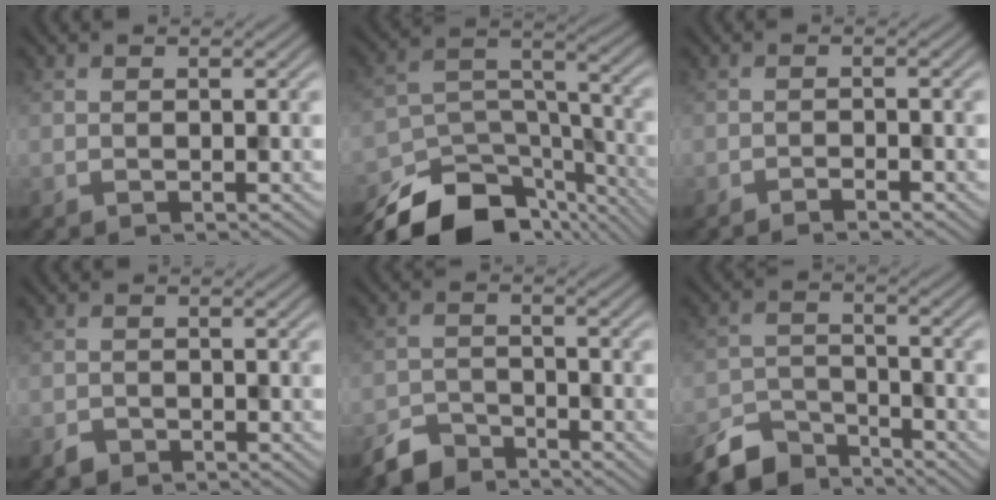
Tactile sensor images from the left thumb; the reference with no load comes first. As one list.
[{"total": 15.8, "force": [-12.4, 7.0, 6.8], "torque": [-0.154, -0.029, -0.186]}, {"total": 1.3, "force": [-1.1, 0.0, 0.5], "torque": [-0.008, 0.002, -0.021]}, {"total": 1.4, "force": [-1.1, 0.8, 0.2], "torque": [-0.003, -0.001, -0.024]}, {"total": 4.4, "force": [-4.0, 1.5, 1.0], "torque": [-0.019, -0.001, -0.086]}, {"total": 6.8, "force": [-5.9, 2.5, 2.2], "torque": [-0.048, -0.007, -0.124]}]